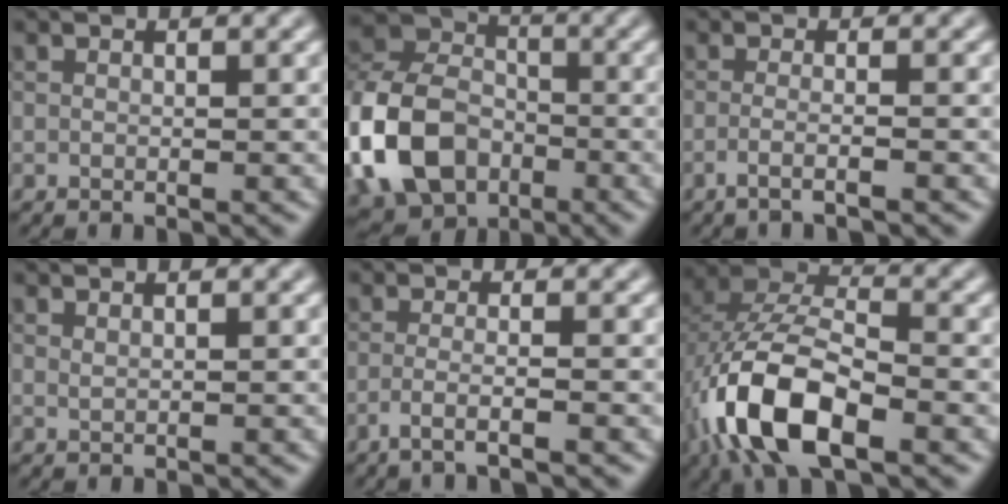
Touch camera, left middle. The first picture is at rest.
{"total": 11.5, "force": [-3.9, 8.5, 6.6], "torque": [-0.148, 0.004, -0.097]}
{"total": 2.0, "force": [-1.0, 0.4, 1.6], "torque": [-0.019, 0.002, -0.031]}
{"total": 0.5, "force": [0.4, 0.2, 0.2], "torque": [-0.006, 0.001, 0.005]}
{"total": 2.3, "force": [-1.4, 0.4, 1.8], "torque": [-0.024, 0.007, -0.042]}
{"total": 10.6, "force": [-4.6, 5.1, 8.1], "torque": [-0.172, 0.004, -0.093]}